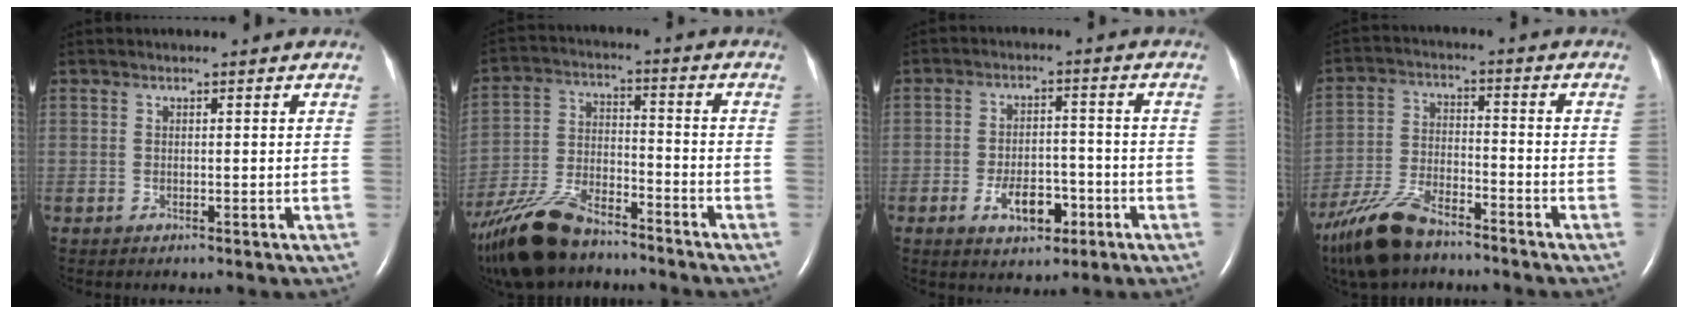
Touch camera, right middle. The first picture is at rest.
{"total": 14.8, "force": [-11.9, 4.8, 7.5], "torque": [-0.163, -0.014, -0.218]}
{"total": 6.8, "force": [-3.1, 3.4, 4.9], "torque": [-0.088, 0.003, -0.048]}
{"total": 11.8, "force": [-9.2, 3.8, 6.4], "torque": [-0.136, -0.017, -0.171]}